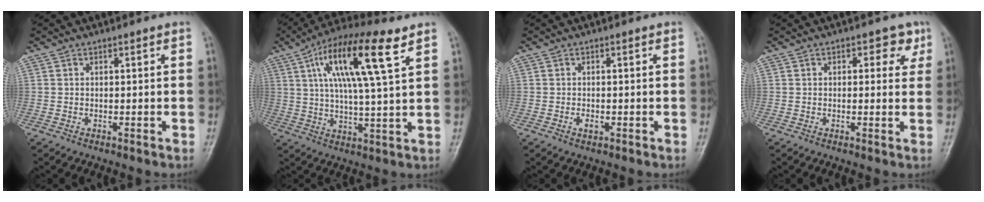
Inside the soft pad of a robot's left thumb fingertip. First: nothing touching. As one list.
[{"total": 16.7, "force": [7.1, 3.6, 14.7], "torque": [-0.264, 0.000, 0.120]}, {"total": 1.5, "force": [-0.5, 1.0, 1.1], "torque": [-0.013, 0.002, -0.009]}, {"total": 4.1, "force": [1.6, 2.7, 2.6], "torque": [-0.001, -0.002, 0.011]}]